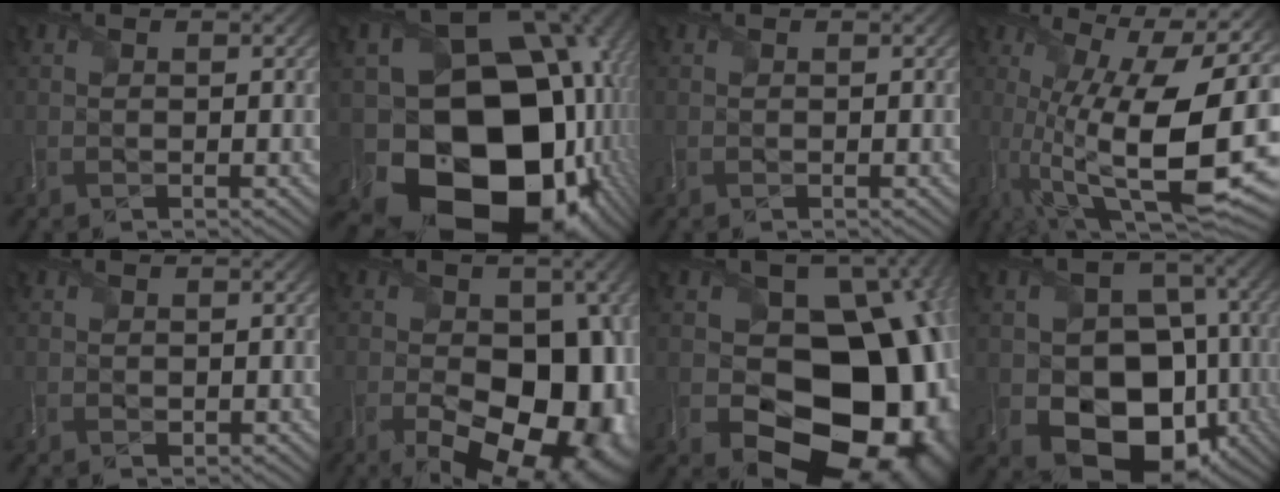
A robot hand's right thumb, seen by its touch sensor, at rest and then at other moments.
{"total": 21.6, "force": [-4.6, 16.9, 12.6], "torque": [-0.233, -0.070, -0.051]}
{"total": 0.0}
{"total": 18.0, "force": [-2.2, 5.9, 16.9], "torque": [-0.267, -0.026, -0.028]}
{"total": 0.7, "force": [0.3, 0.5, 0.3], "torque": [-0.010, -0.004, 0.008]}
{"total": 17.5, "force": [-4.5, 10.0, 13.6], "torque": [-0.168, -0.028, -0.050]}
{"total": 22.4, "force": [-3.0, 17.4, 13.8], "torque": [-0.178, -0.021, -0.050]}
{"total": 14.7, "force": [-3.7, 11.5, 8.3], "torque": [-0.142, -0.037, -0.070]}